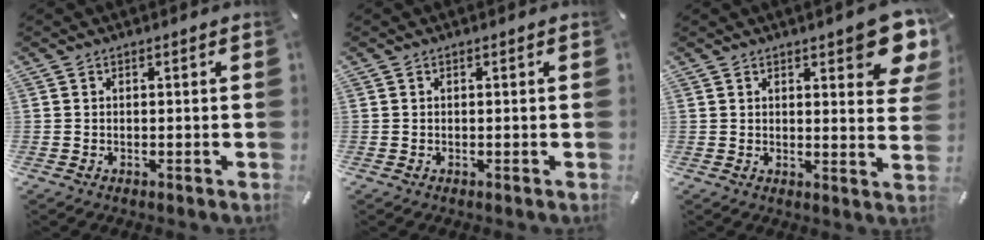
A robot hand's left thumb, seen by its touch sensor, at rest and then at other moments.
{"total": 0.0}
{"total": 9.9, "force": [6.2, 3.0, 7.2], "torque": [-0.091, -0.039, 0.103]}